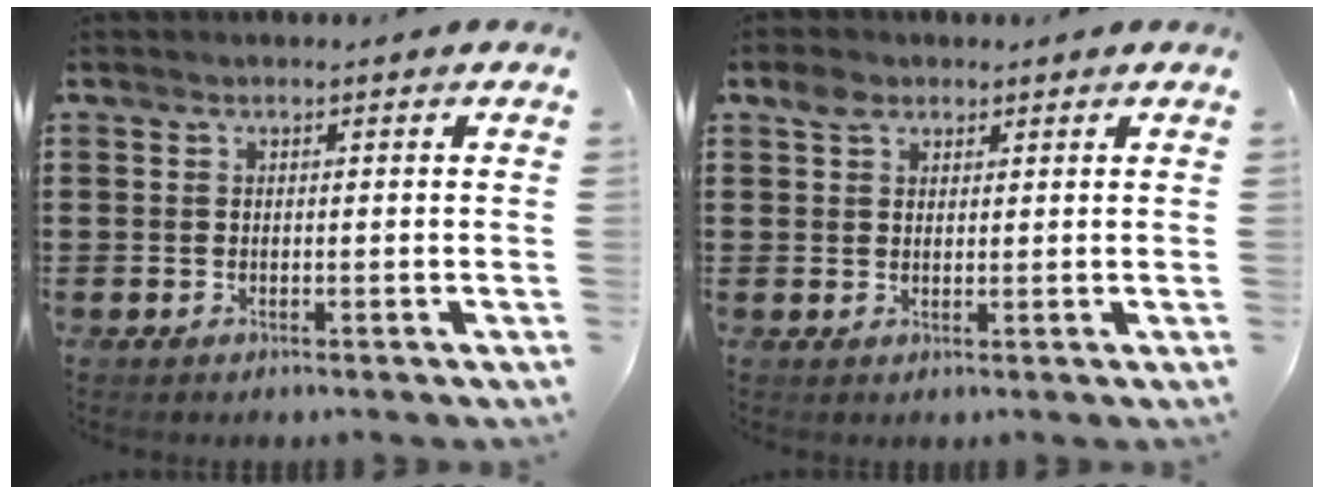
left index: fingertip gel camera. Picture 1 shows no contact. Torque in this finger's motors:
{"motor_torque": [0.54, 0.56, 0.16, 0.04]}